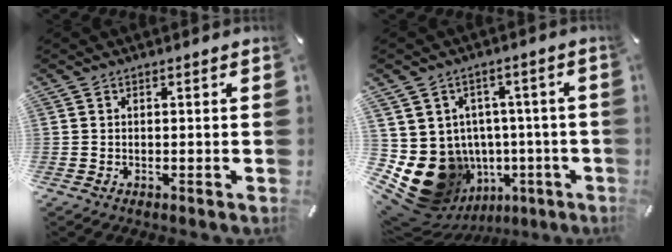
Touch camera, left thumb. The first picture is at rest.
{"total": 15.9, "force": [-3.8, 13.8, 7.0], "torque": [-0.129, -0.004, -0.034]}